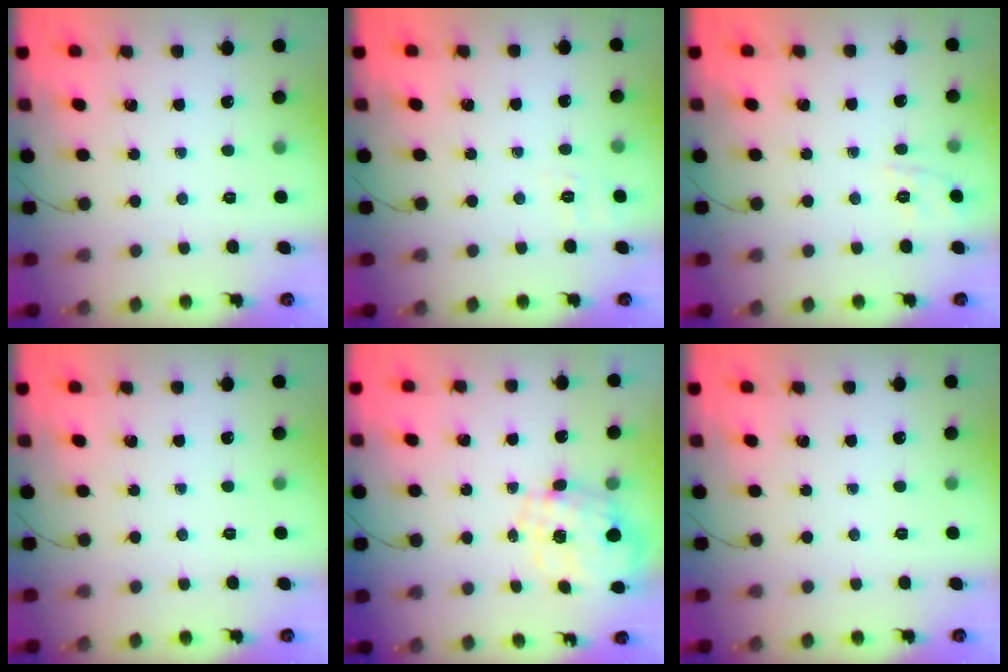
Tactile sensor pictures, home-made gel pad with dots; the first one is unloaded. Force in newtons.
{"total": 2.0, "press": 0.8, "slide": 1.8}
{"total": 1.7, "press": 0.1, "slide": 1.7}
{"total": 0.0}
{"total": 2.5, "press": 2.4, "slide": 0.8}
{"total": 0.0}